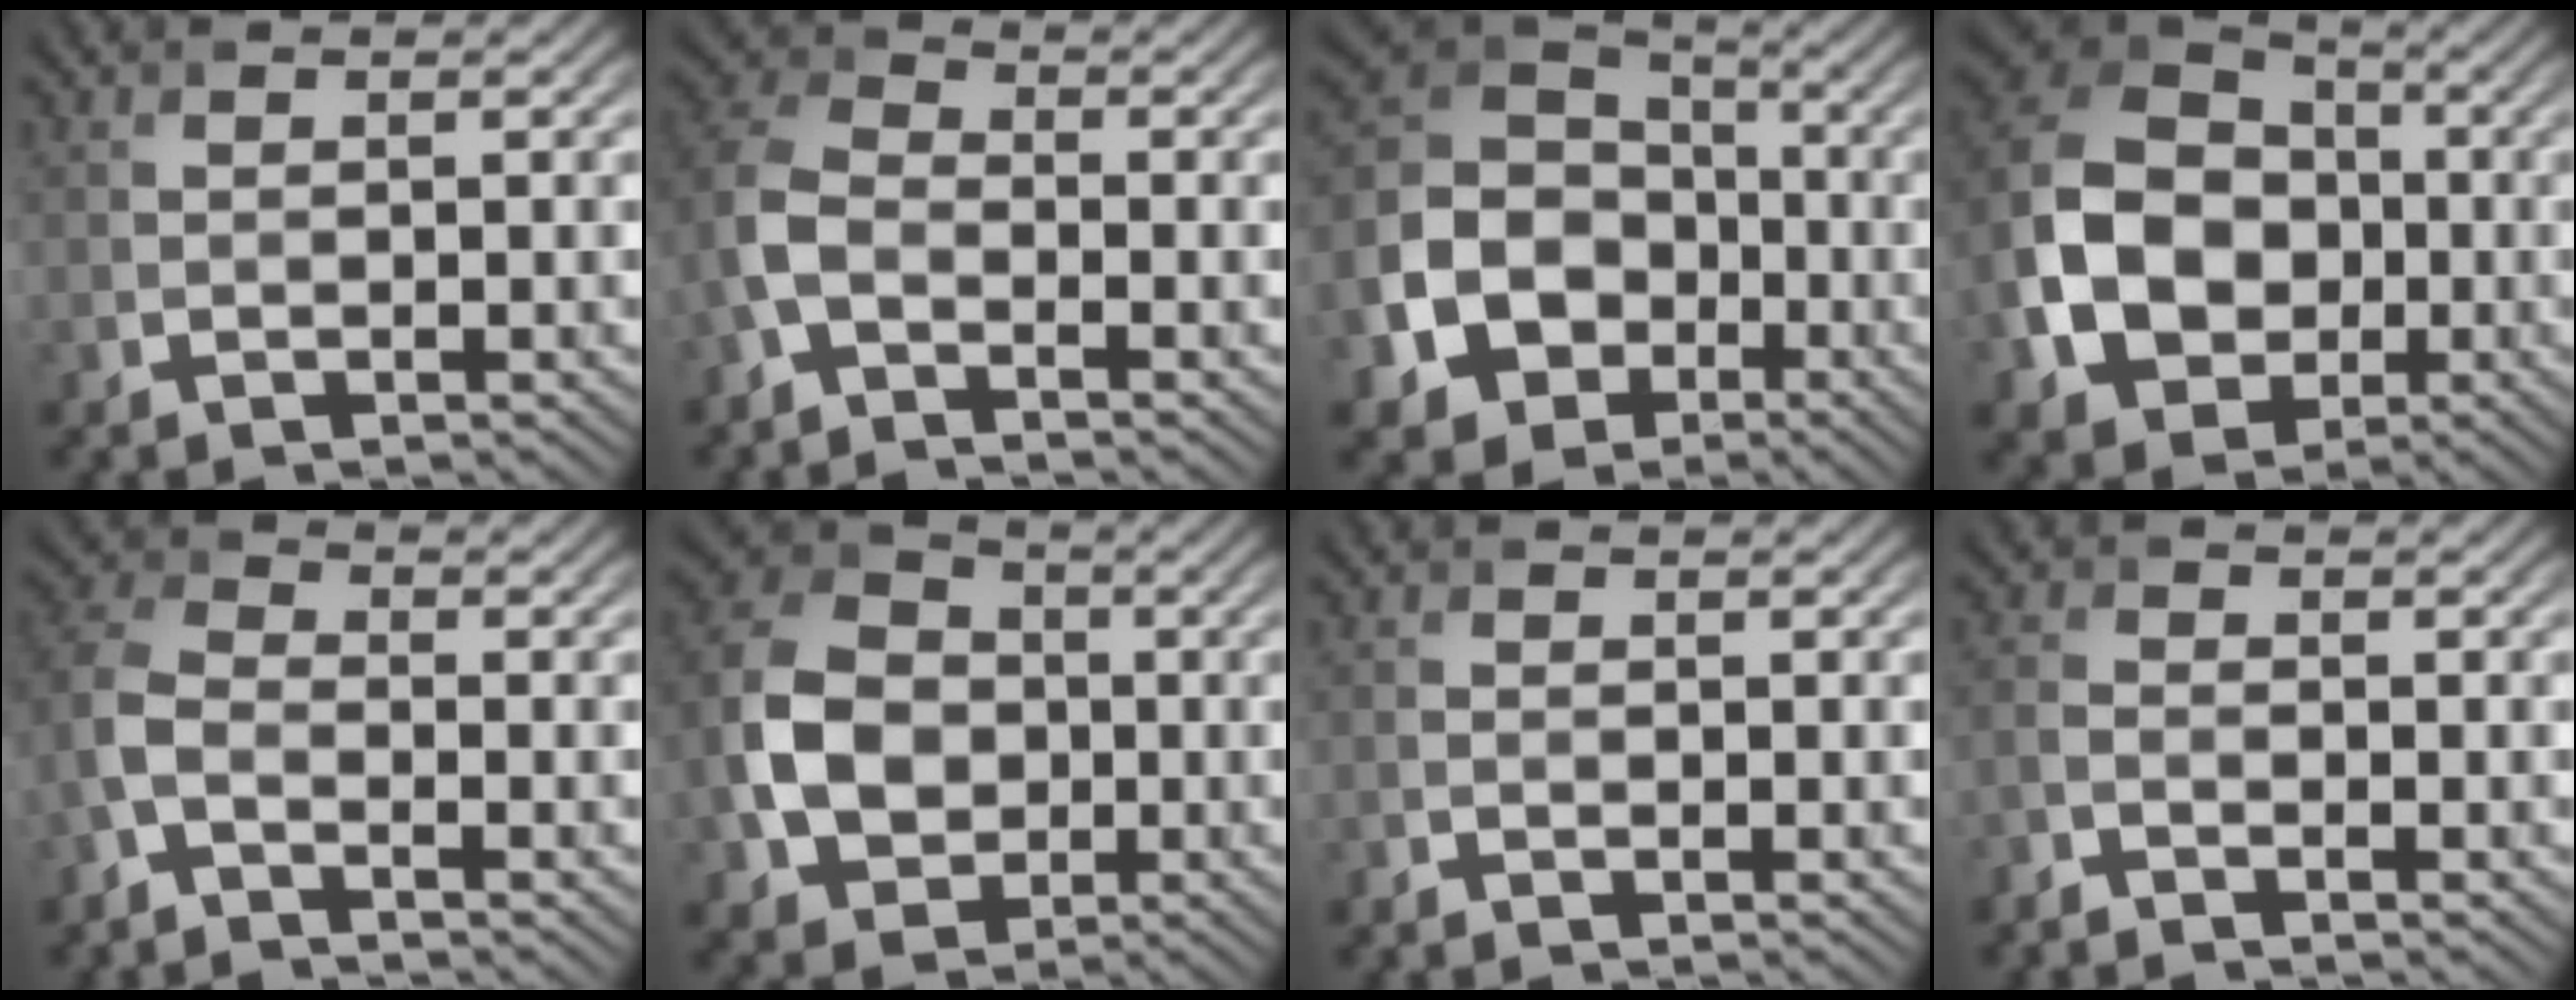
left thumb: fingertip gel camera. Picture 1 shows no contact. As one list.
[{"total": 5.9, "force": [-2.7, 3.4, 3.9], "torque": [-0.100, 0.010, -0.073]}, {"total": 15.4, "force": [-5.4, 12.2, 7.6], "torque": [-0.210, -0.036, -0.120]}, {"total": 14.3, "force": [-2.7, 10.9, 8.8], "torque": [-0.217, -0.009, -0.058]}, {"total": 4.8, "force": [-2.6, 2.4, 3.3], "torque": [-0.085, 0.008, -0.070]}, {"total": 10.8, "force": [-1.7, 8.4, 6.5], "torque": [-0.153, 0.010, -0.045]}, {"total": 0.9, "force": [-0.8, 0.4, 0.3], "torque": [-0.003, 0.000, -0.019]}, {"total": 2.3, "force": [-2.0, 0.7, 1.0], "torque": [-0.022, 0.002, -0.050]}]